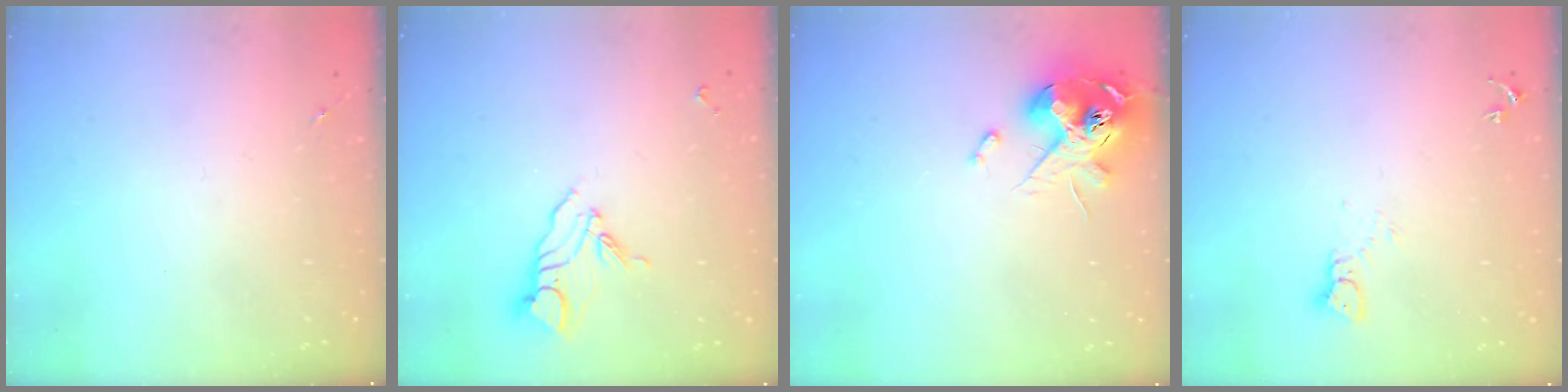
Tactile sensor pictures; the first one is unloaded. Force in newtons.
{"total": 8.5, "press": 8.4, "slide": 0.9}
{"total": 13.4, "press": 13.3, "slide": 1.4}
{"total": 3.2, "press": 3.2, "slide": 0.4}